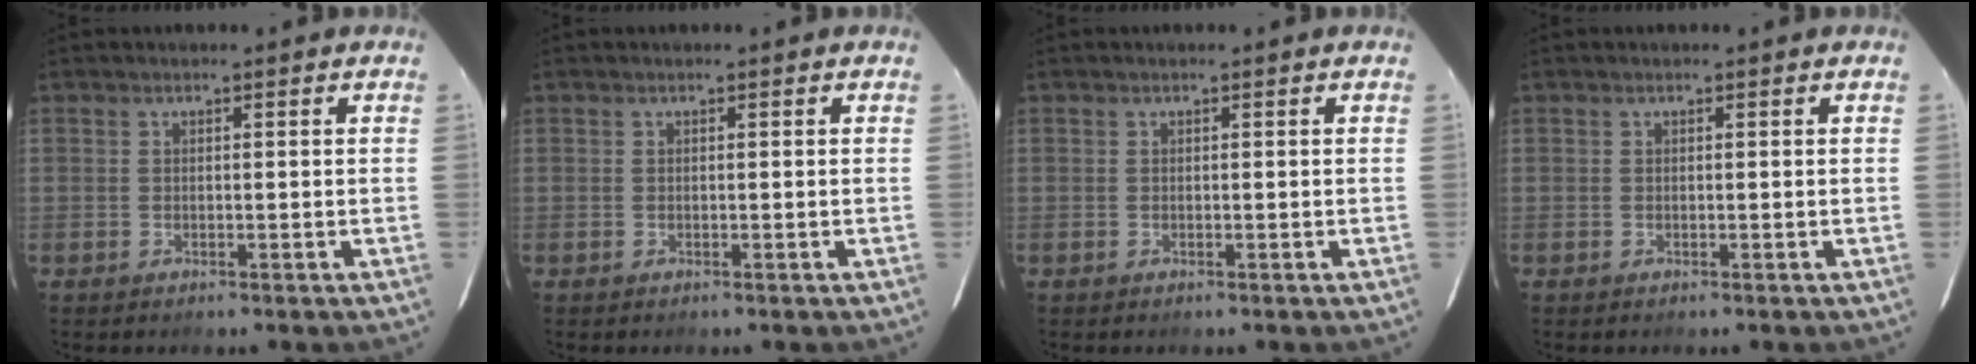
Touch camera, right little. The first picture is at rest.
{"total": 0.0}
{"total": 0.0}
{"total": 0.0}